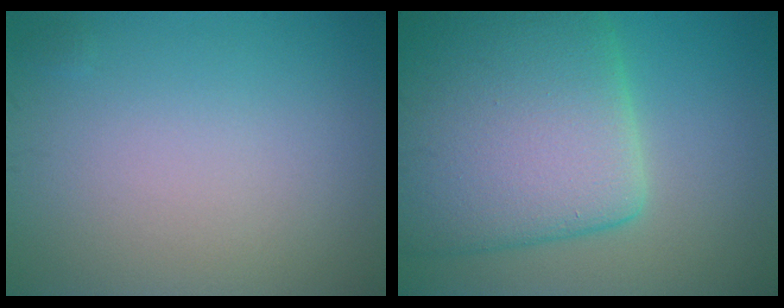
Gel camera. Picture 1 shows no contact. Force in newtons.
{"total": 13.2, "press": 13.2, "slide": 0.5}